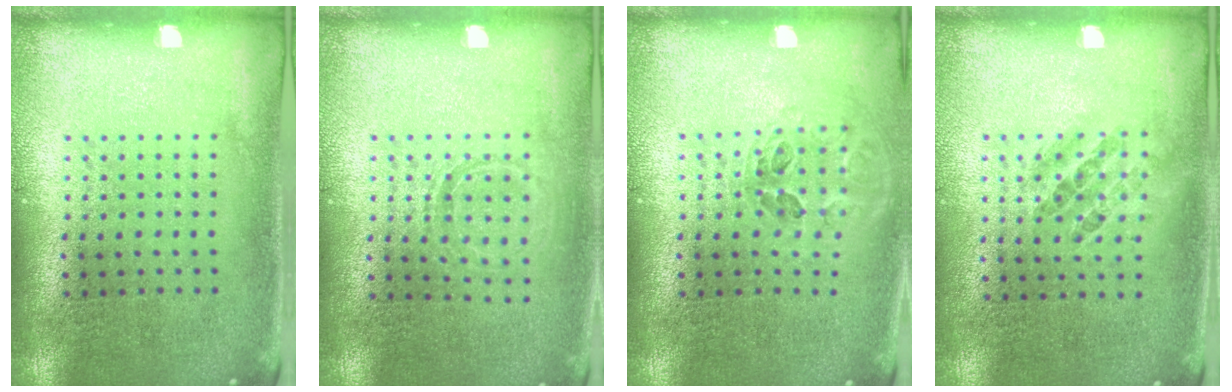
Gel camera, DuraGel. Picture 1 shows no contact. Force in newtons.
{"total": 1.0, "press": 0.9, "slide": 0.4}
{"total": 1.0, "press": 1.0, "slide": 0.3}
{"total": 0.9, "press": 0.8, "slide": 0.5}